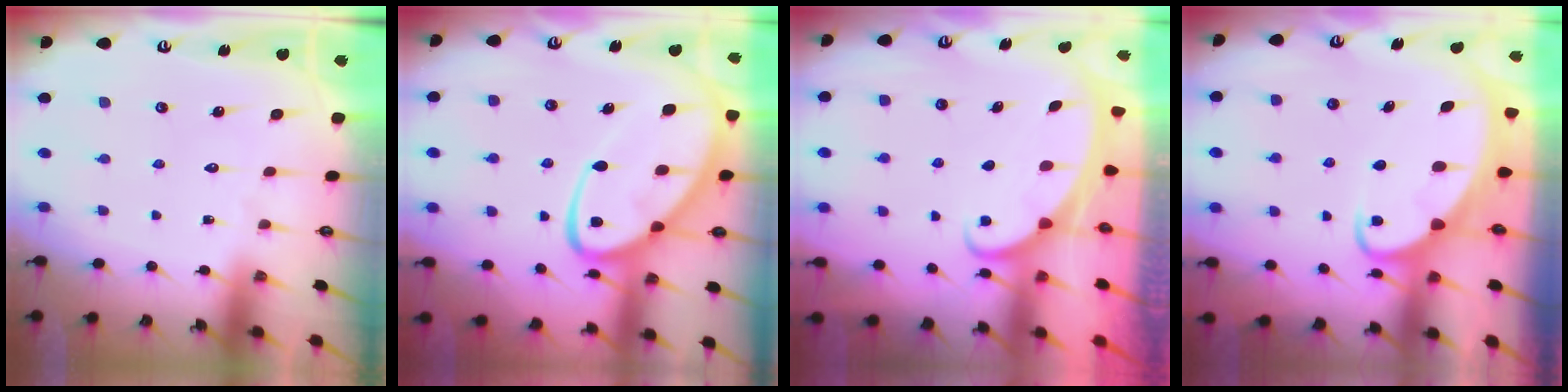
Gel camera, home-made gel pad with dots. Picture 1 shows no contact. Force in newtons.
{"total": 15.6, "press": 15.5, "slide": 1.5}
{"total": 2.4, "press": 2.4, "slide": 0.3}
{"total": 4.7, "press": 4.7, "slide": 0.6}